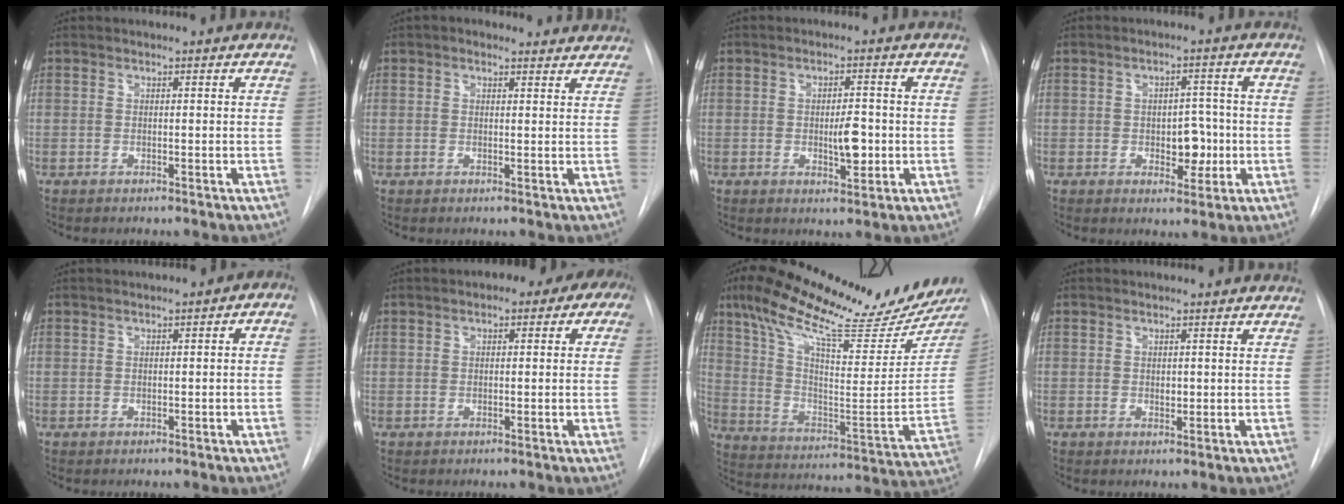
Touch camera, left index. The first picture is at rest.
{"total": 4.1, "force": [3.6, 1.7, 1.1], "torque": [-0.008, 0.011, 0.030]}
{"total": 4.4, "force": [-0.7, 1.6, 4.1], "torque": [-0.062, -0.002, -0.005]}
{"total": 5.1, "force": [-0.9, 3.0, 4.0], "torque": [-0.047, 0.007, -0.006]}
{"total": 2.5, "force": [0.0, 1.1, 2.2], "torque": [-0.024, 0.017, -0.002]}
{"total": 7.8, "force": [3.2, 3.6, 6.1], "torque": [-0.068, 0.040, 0.035]}
{"total": 26.9, "force": [21.9, 3.2, 15.4], "torque": [-0.255, -0.037, 0.323]}
{"total": 0.8, "force": [0.1, 0.6, 0.6], "torque": [-0.009, -0.002, 0.003]}